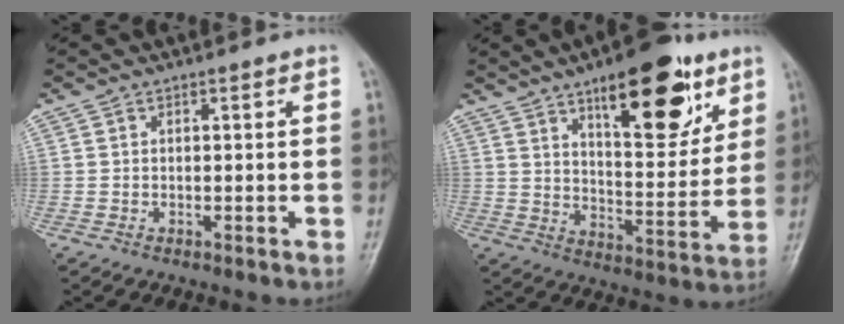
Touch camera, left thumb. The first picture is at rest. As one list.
[{"total": 19.6, "force": [10.8, 7.6, 14.5], "torque": [-0.162, -0.053, 0.166]}]